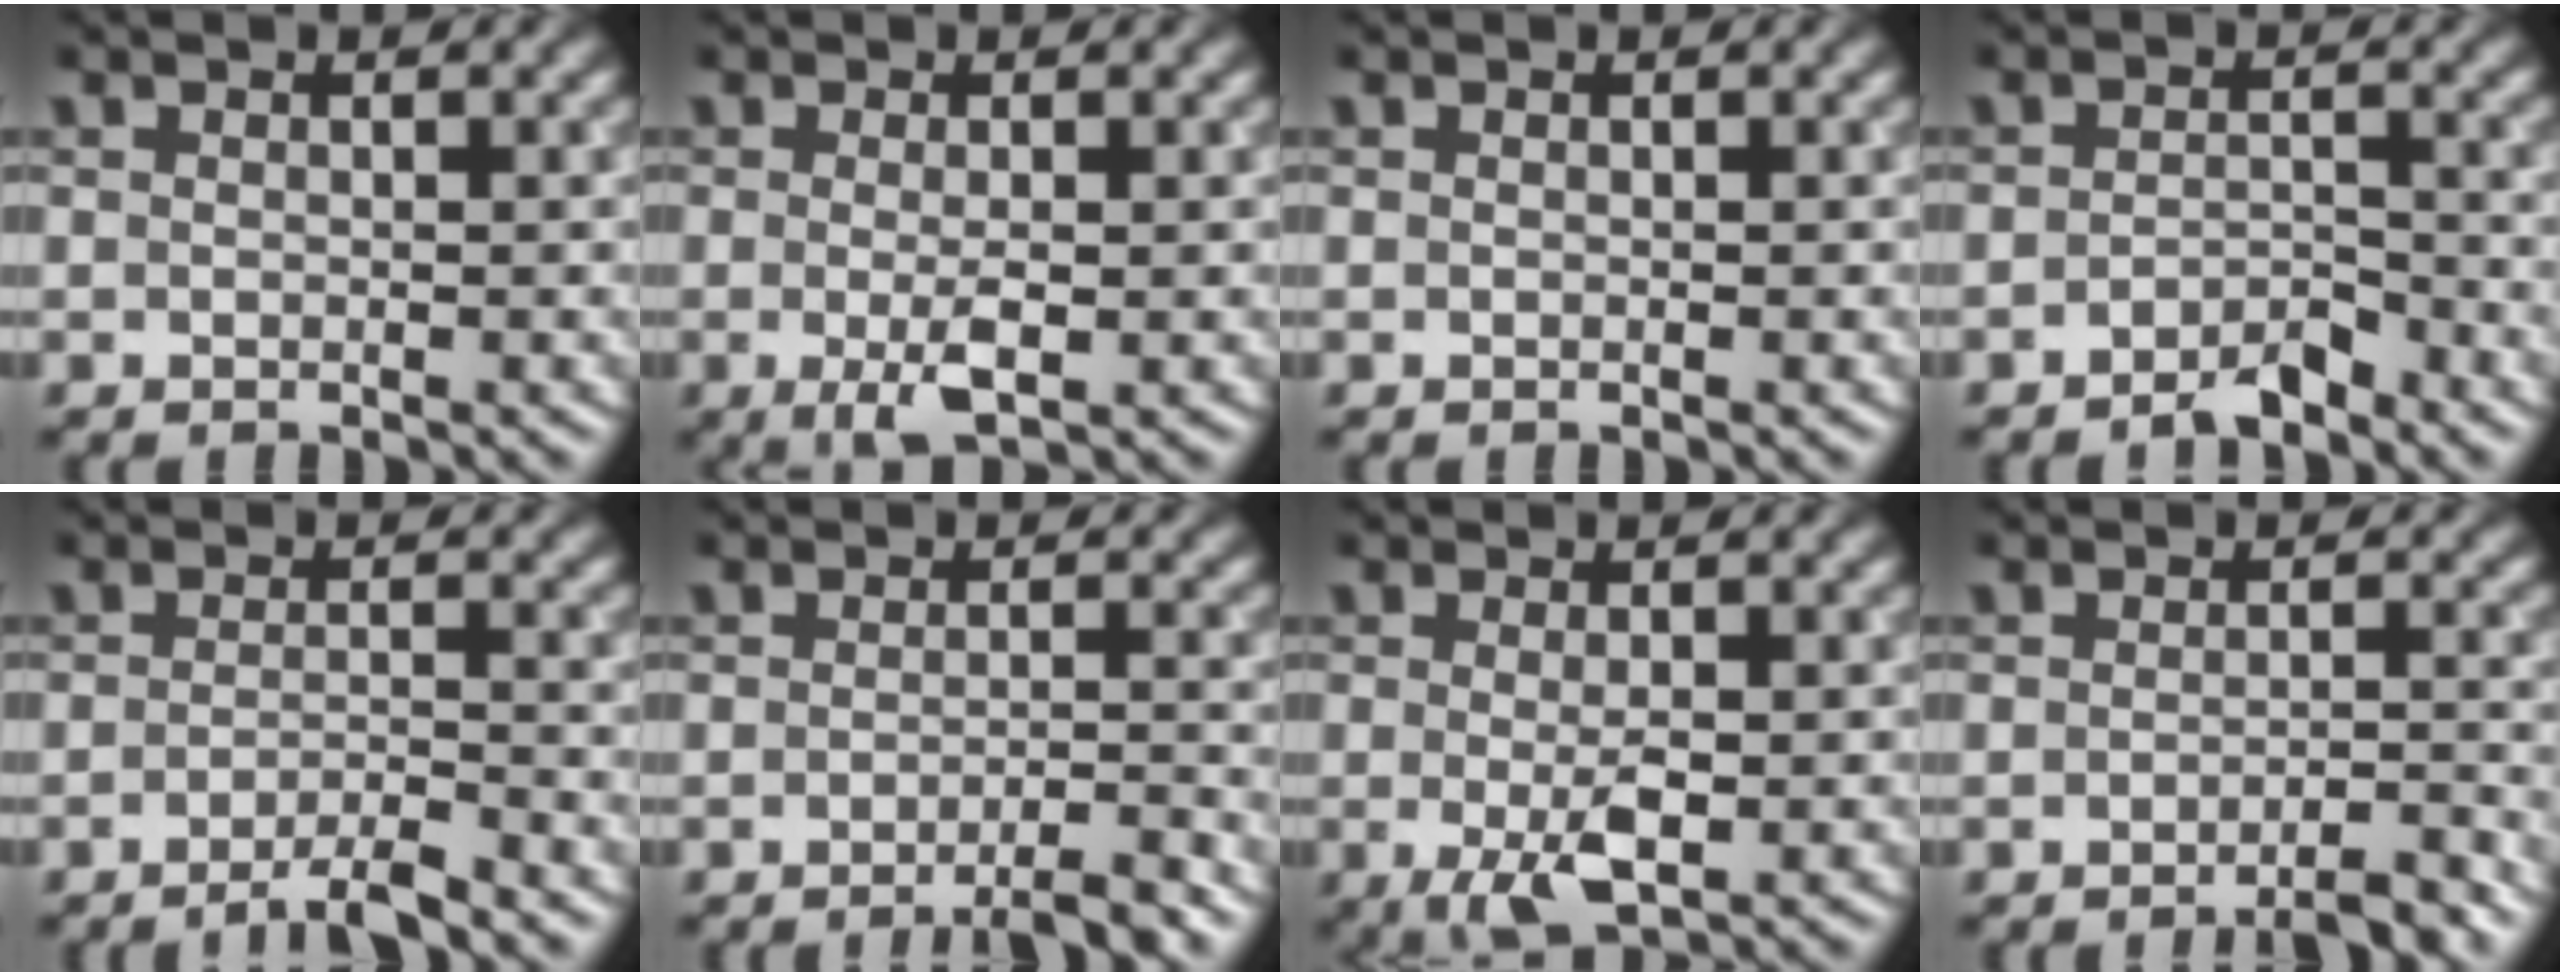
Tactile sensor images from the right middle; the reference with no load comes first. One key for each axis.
{"total": 2.7, "fx": -0.6, "fy": 0.7, "fz": 2.6, "tx": -0.052, "ty": -0.011, "tz": -0.009}
{"total": 0.0}
{"total": 2.3, "fx": -1.9, "fy": 0.6, "fz": 1.0, "tx": -0.015, "ty": 0.007, "tz": -0.035}
{"total": 3.1, "fx": -2.1, "fy": 0.5, "fz": 2.2, "tx": -0.028, "ty": 0.002, "tz": -0.048}
{"total": 3.5, "fx": -2.4, "fy": 0.6, "fz": 2.5, "tx": -0.026, "ty": 0.001, "tz": -0.044}
{"total": 3.5, "fx": -0.7, "fy": 1.1, "fz": 3.3, "tx": -0.064, "ty": -0.012, "tz": -0.011}
{"total": 3.3, "fx": -2.4, "fy": 0.6, "fz": 2.2, "tx": -0.019, "ty": 0.005, "tz": -0.041}